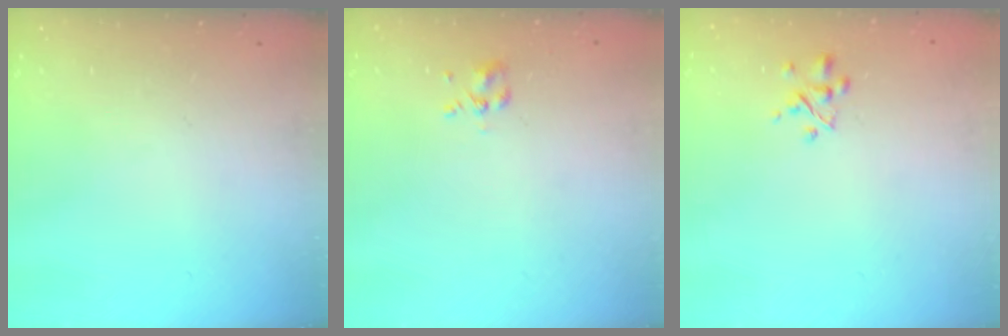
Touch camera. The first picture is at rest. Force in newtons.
{"total": 1.9, "press": 1.8, "slide": 0.8}
{"total": 2.3, "press": 2.3, "slide": 0.3}